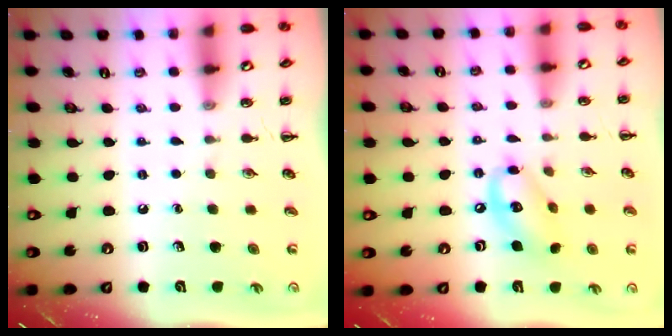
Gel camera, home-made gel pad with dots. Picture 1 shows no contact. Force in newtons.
{"total": 12.6, "press": 12.3, "slide": 2.7}